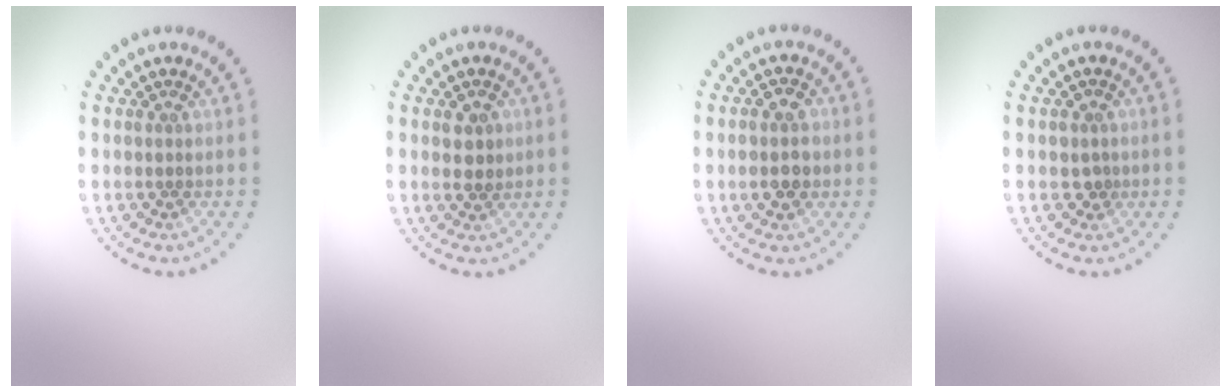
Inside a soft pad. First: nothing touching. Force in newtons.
{"total": 1.9, "press": 1.8, "slide": 0.3}
{"total": 2.7, "press": 2.7, "slide": 0.1}
{"total": 1.1, "press": 1.1, "slide": 0.4}